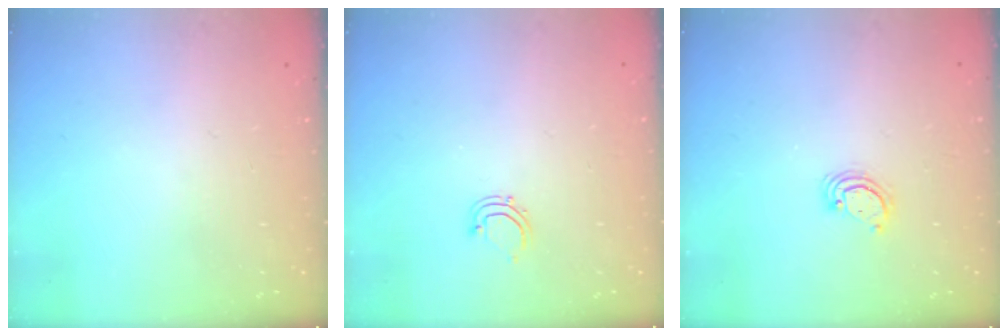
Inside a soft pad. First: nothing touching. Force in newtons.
{"total": 3.9, "press": 3.8, "slide": 0.7}
{"total": 2.6, "press": 2.6, "slide": 0.3}